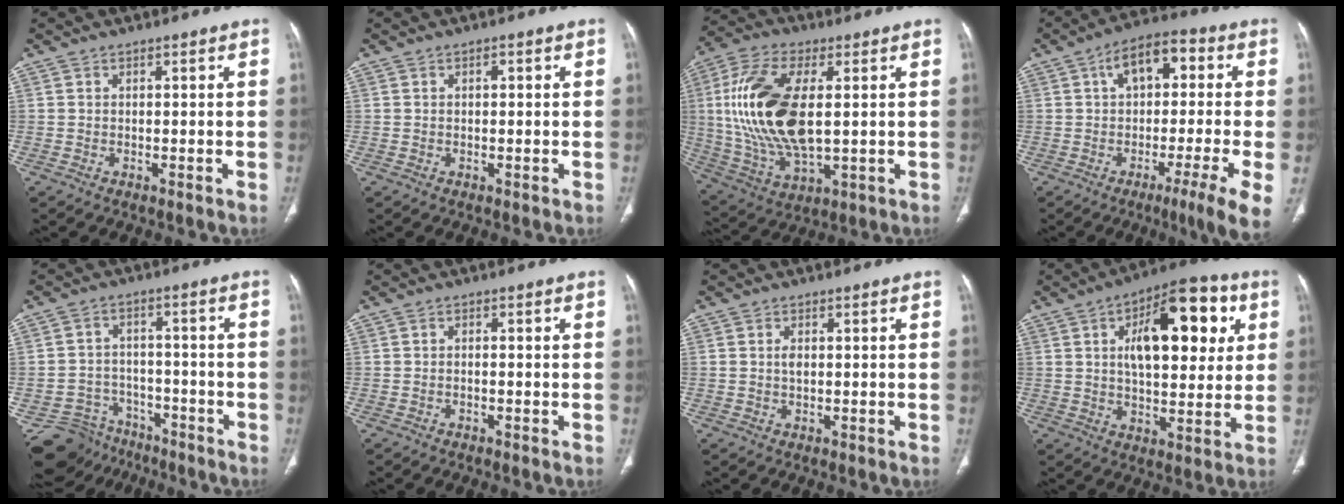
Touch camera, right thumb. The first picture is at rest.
{"total": 0.7, "force": [0.2, 0.4, 0.6], "torque": [-0.003, 0.002, 0.002]}
{"total": 20.5, "force": [2.2, 9.8, 17.8], "torque": [-0.368, -0.007, 0.046]}
{"total": 15.0, "force": [-0.7, 3.9, 14.5], "torque": [-0.213, 0.021, -0.021]}
{"total": 11.9, "force": [-9.3, 7.5, -0.1], "torque": [-0.001, 0.081, -0.136]}
{"total": 0.6, "force": [-0.4, 0.4, 0.3], "torque": [-0.006, 0.004, -0.007]}
{"total": 1.2, "force": [0.1, 0.7, 1.0], "torque": [-0.012, 0.002, 0.002]}
{"total": 19.5, "force": [5.6, 9.3, 16.2], "torque": [-0.189, 0.008, 0.078]}